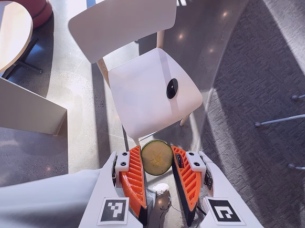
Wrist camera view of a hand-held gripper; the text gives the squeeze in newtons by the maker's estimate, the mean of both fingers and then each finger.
{"total": 8.5, "left": 8.3, "right": 8.6}